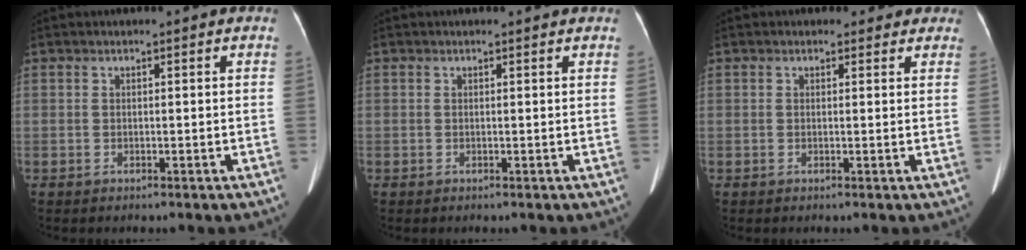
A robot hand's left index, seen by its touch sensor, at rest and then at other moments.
{"total": 0.5, "force": [0.5, 0.2, 0.1], "torque": [-0.010, 0.008, 0.004]}
{"total": 2.6, "force": [2.0, 1.7, 0.2], "torque": [0.011, 0.000, 0.010]}